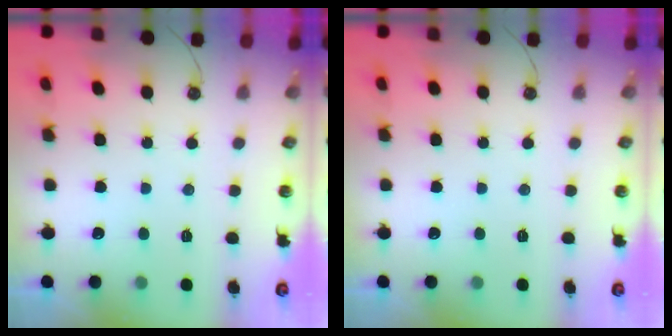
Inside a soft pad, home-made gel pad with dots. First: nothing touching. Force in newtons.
{"total": 0.0}